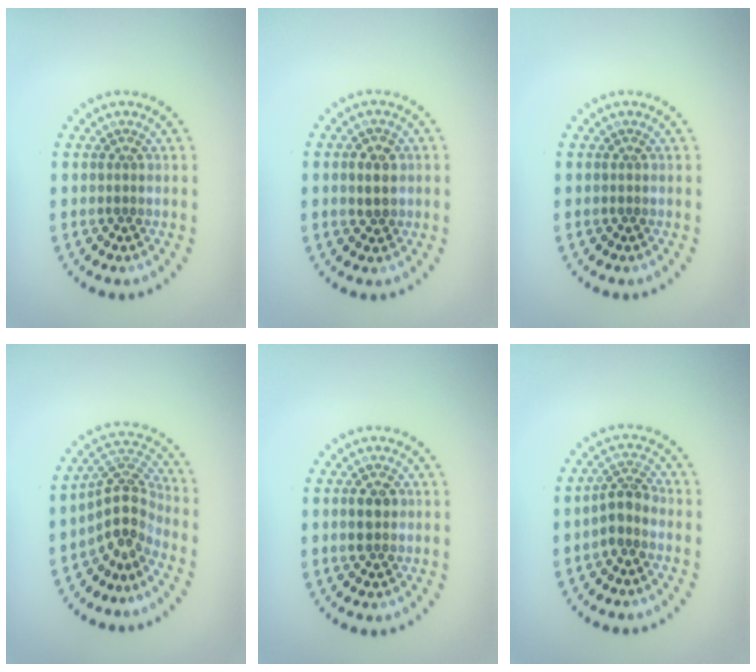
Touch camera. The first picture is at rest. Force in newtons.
{"total": 2.1, "press": 2.1, "slide": 0.4}
{"total": 0.0}
{"total": 4.0, "press": 2.8, "slide": 2.8}
{"total": 2.4, "press": 2.3, "slide": 0.2}
{"total": 2.5, "press": 2.0, "slide": 1.5}